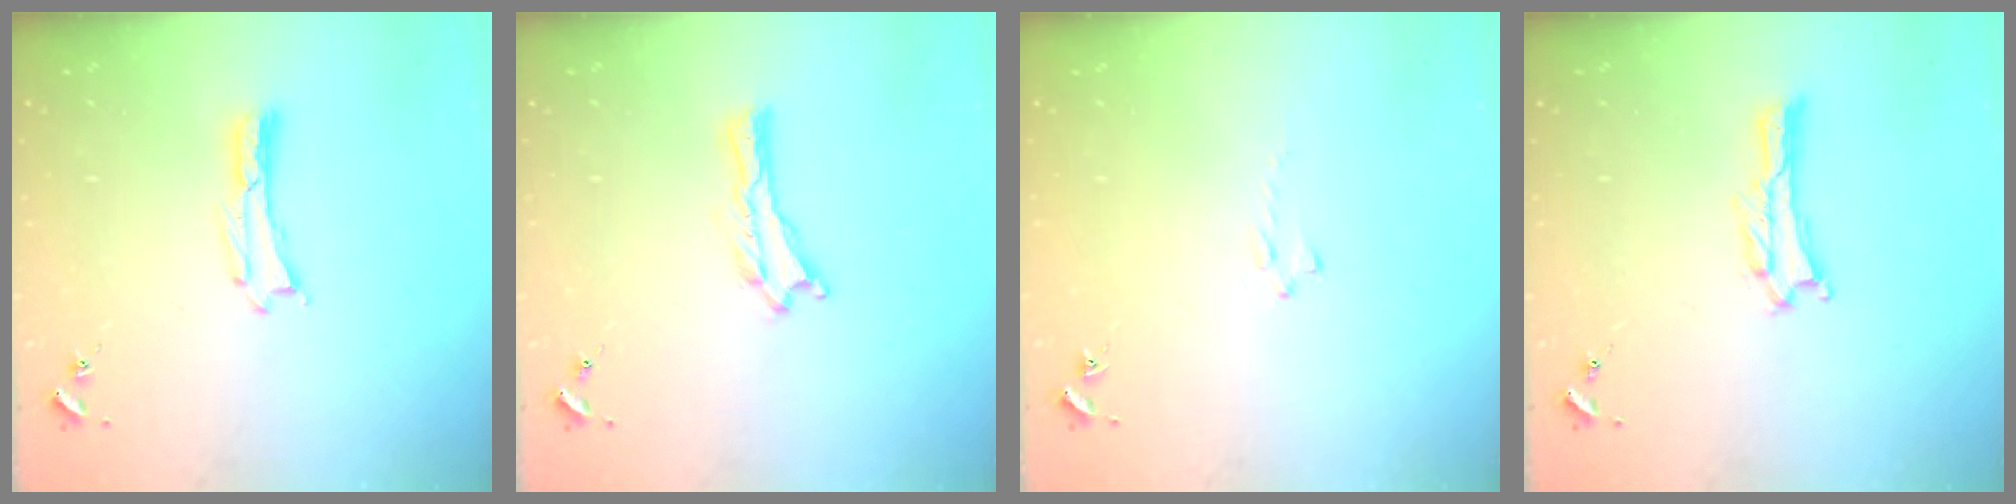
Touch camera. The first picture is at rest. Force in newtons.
{"total": 0.0}
{"total": 0.8, "press": 0.7, "slide": 0.2}
{"total": 1.0, "press": 1.0, "slide": 0.1}